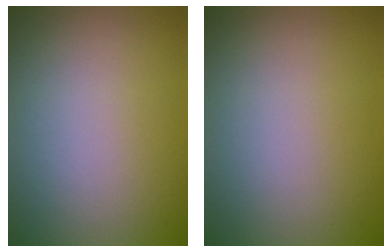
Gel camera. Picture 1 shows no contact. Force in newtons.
{"total": 0.0}